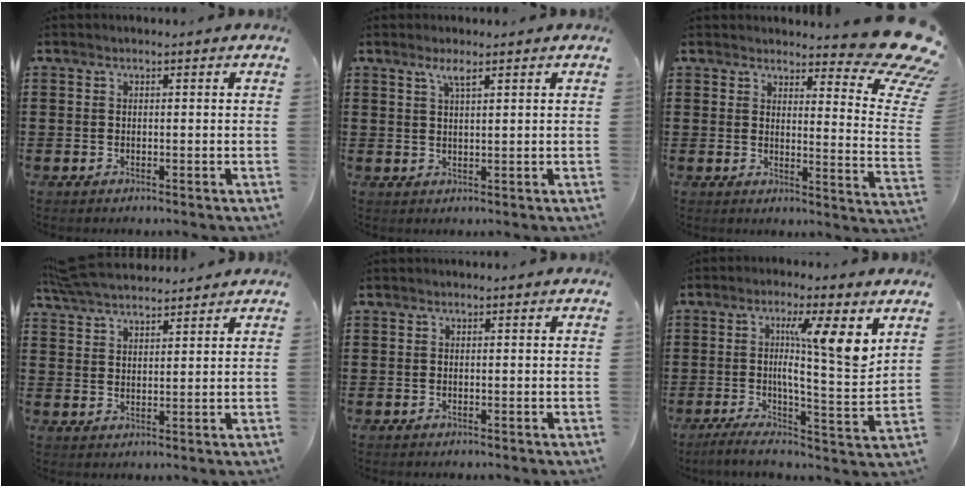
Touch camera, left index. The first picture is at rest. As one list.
[{"total": 2.4, "force": [1.6, 0.4, 1.7], "torque": [-0.038, 0.002, 0.029]}, {"total": 9.4, "force": [7.7, 1.7, 5.1], "torque": [-0.069, -0.056, 0.133]}, {"total": 5.7, "force": [5.4, 0.8, 1.8], "torque": [-0.052, -0.011, 0.100]}, {"total": 0.0}, {"total": 11.3, "force": [4.5, 1.7, 10.3], "torque": [-0.171, -0.020, 0.066]}]